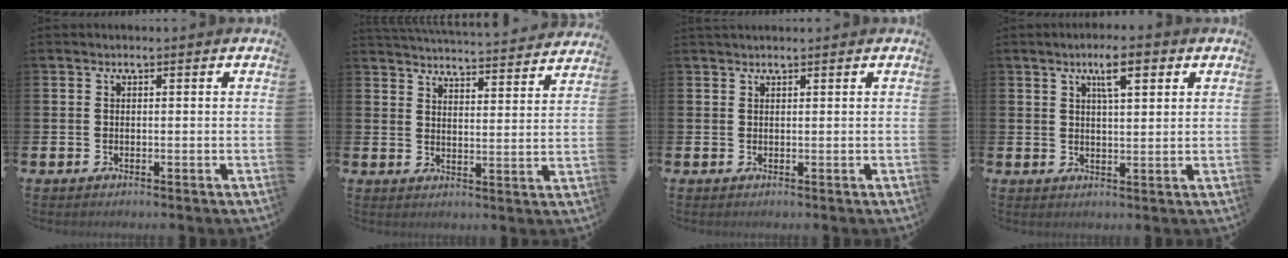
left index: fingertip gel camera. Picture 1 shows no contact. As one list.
[{"total": 5.0, "force": [5.0, 0.0, 0.2], "torque": [-0.020, -0.046, 0.086]}, {"total": 0.8, "force": [0.8, 0.1, 0.1], "torque": [0.007, -0.002, 0.012]}, {"total": 5.7, "force": [3.5, 1.6, 4.2], "torque": [-0.064, -0.010, 0.053]}]